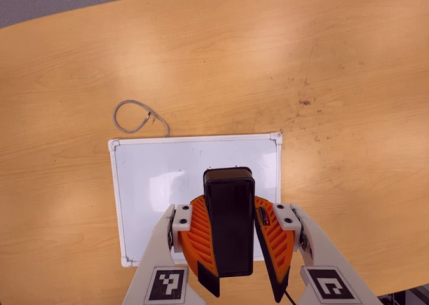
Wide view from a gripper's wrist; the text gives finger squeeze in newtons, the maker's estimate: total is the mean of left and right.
{"total": 10.5, "left": 10.3, "right": 10.7}